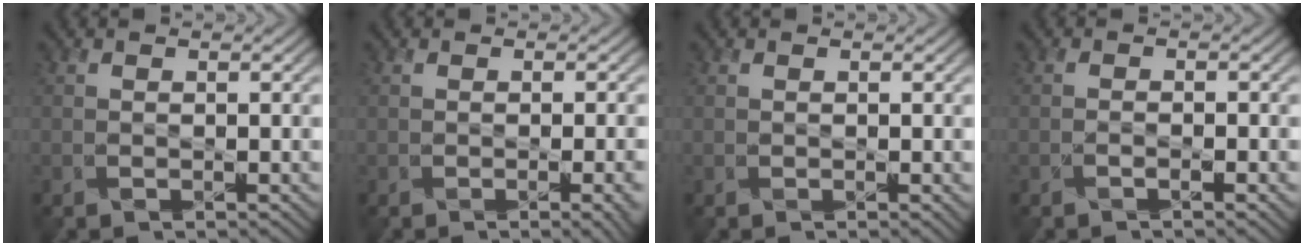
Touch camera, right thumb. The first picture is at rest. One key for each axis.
{"total": 4.3, "fx": -1.2, "fy": 1.5, "fz": 3.9, "tx": -0.036, "ty": -0.007, "tz": -0.002}
{"total": 0.7, "fx": 0.1, "fy": 0.2, "fz": 0.7, "tx": -0.009, "ty": 0.001, "tz": 0.001}
{"total": 1.0, "fx": -0.8, "fy": 0.1, "fz": 0.6, "tx": -0.008, "ty": 0.004, "tz": -0.021}